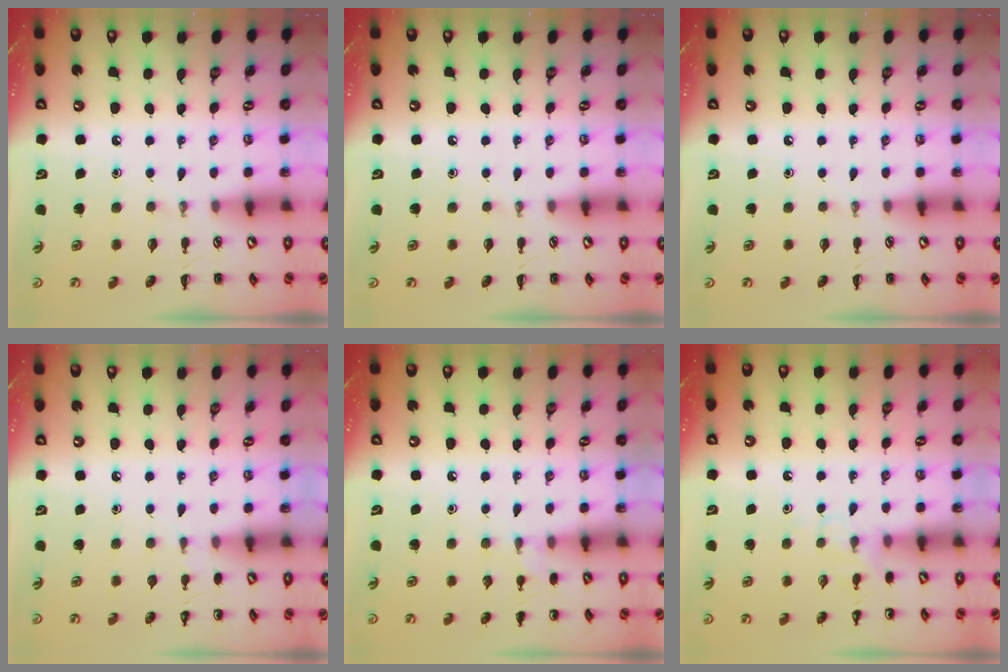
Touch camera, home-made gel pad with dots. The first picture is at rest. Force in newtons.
{"total": 0.0}
{"total": 0.0}
{"total": 4.2, "press": 4.0, "slide": 1.2}
{"total": 6.0, "press": 5.7, "slide": 1.9}
{"total": 5.1, "press": 4.8, "slide": 1.7}